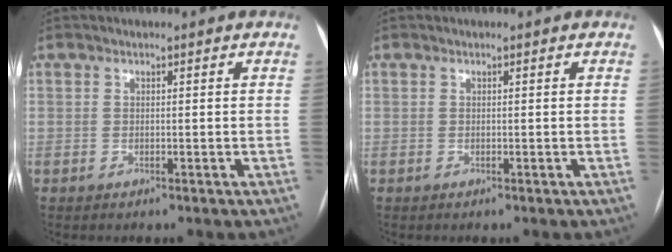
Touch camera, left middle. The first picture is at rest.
{"total": 0.0}